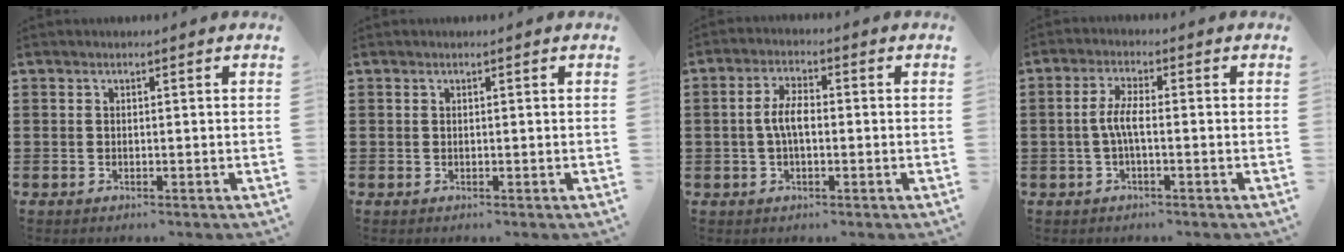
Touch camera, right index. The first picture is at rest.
{"total": 0.0}
{"total": 4.8, "force": [-0.4, 2.1, 4.2], "torque": [-0.092, 0.001, -0.013]}
{"total": 4.0, "force": [-0.8, 1.0, 3.8], "torque": [-0.090, -0.004, -0.023]}